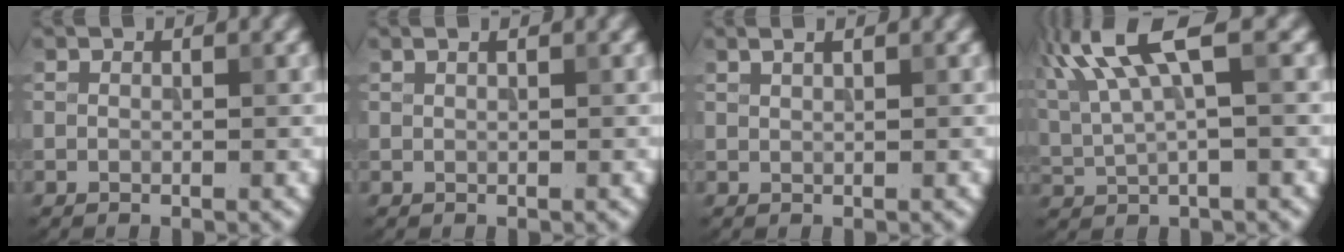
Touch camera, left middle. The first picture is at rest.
{"total": 0.7, "force": [0.5, 0.3, 0.5], "torque": [-0.006, -0.002, 0.004]}
{"total": 1.4, "force": [1.0, 0.5, 0.9], "torque": [-0.004, 0.000, 0.003]}
{"total": 8.6, "force": [4.0, 2.2, 7.3], "torque": [-0.160, 0.015, 0.082]}